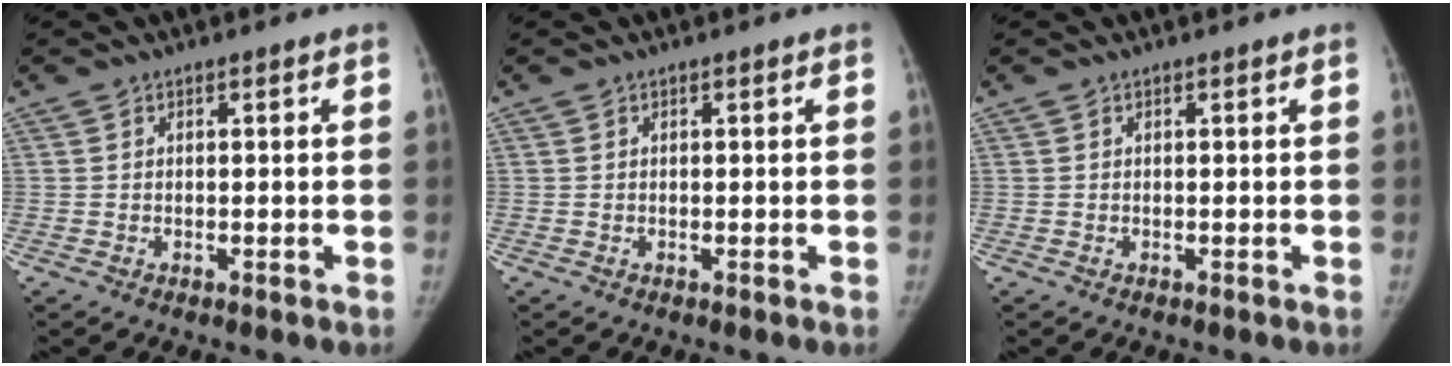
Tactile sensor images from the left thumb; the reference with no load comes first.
{"total": 0.0}
{"total": 0.0}